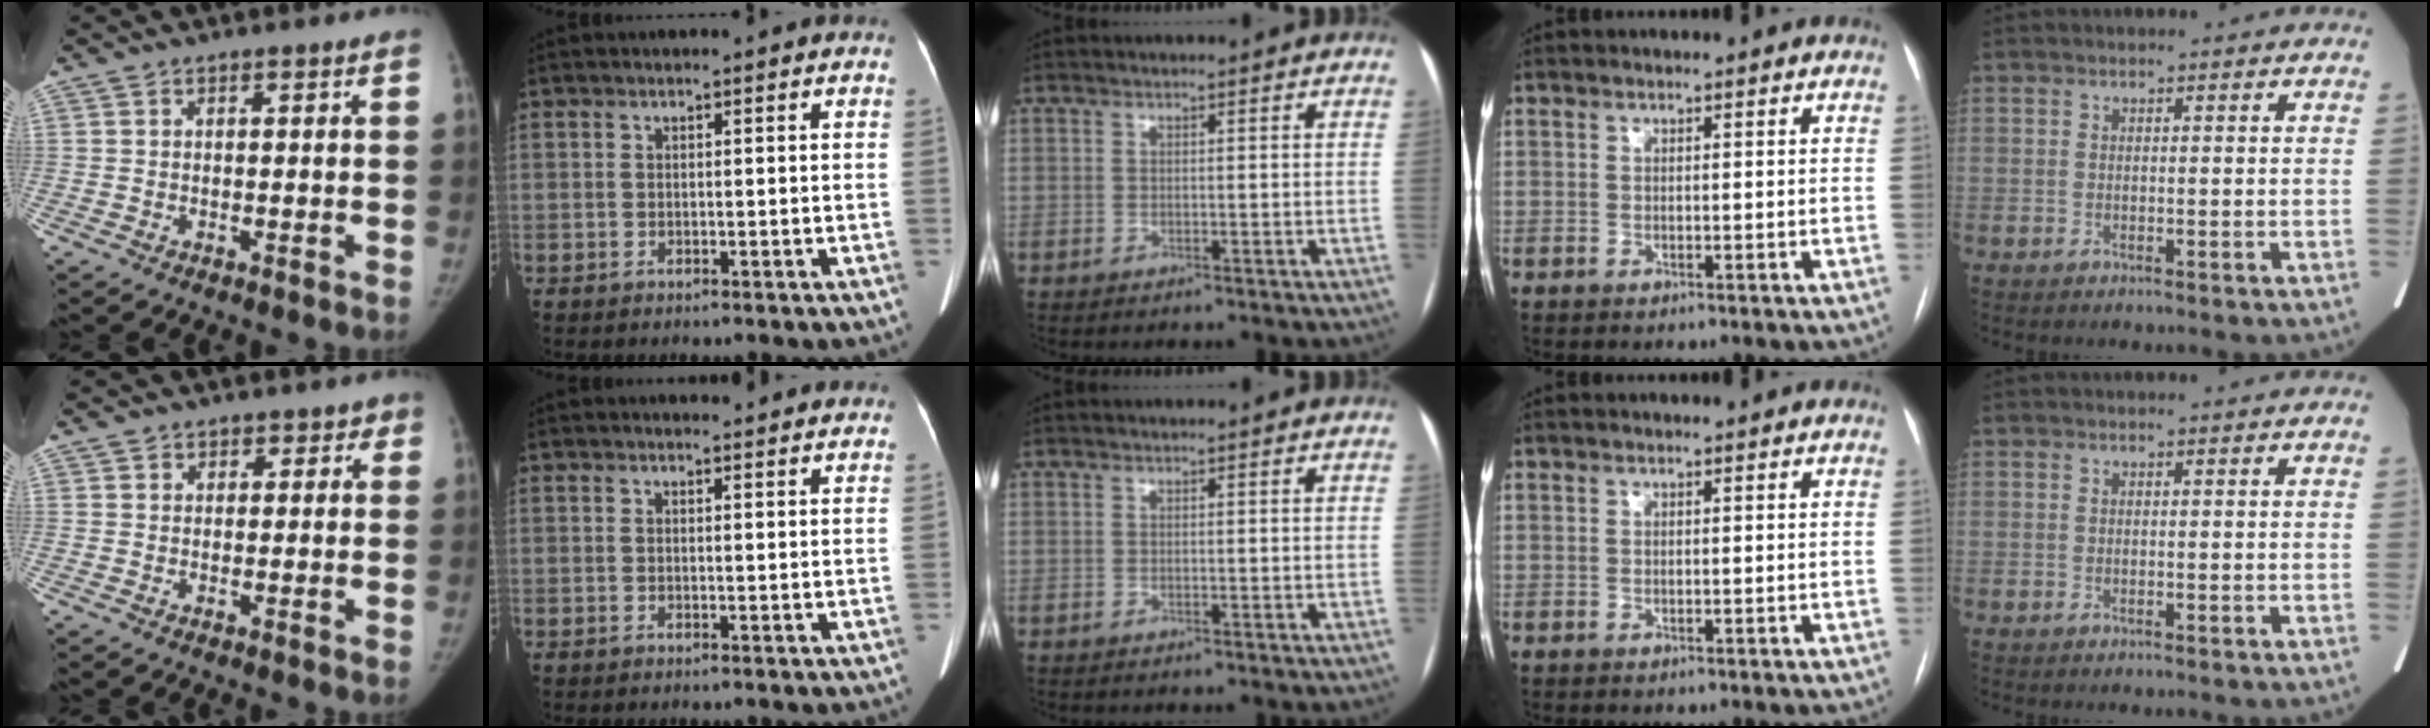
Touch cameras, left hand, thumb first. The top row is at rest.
{"thumb": {"total": 2.6, "force": [1.2, 2.2, 0.2], "torque": [0.036, -0.001, 0.007]}, "index": {"total": 3.4, "force": [3.3, 0.6, 0.5], "torque": [-0.009, 0.003, 0.032]}}